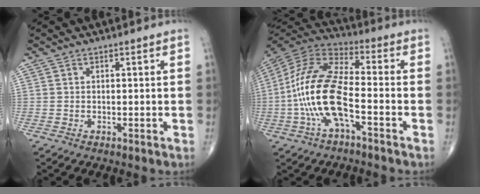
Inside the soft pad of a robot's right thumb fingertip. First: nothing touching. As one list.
[{"total": 16.3, "force": [-4.2, 6.0, 14.6], "torque": [-0.313, 0.037, -0.085]}]